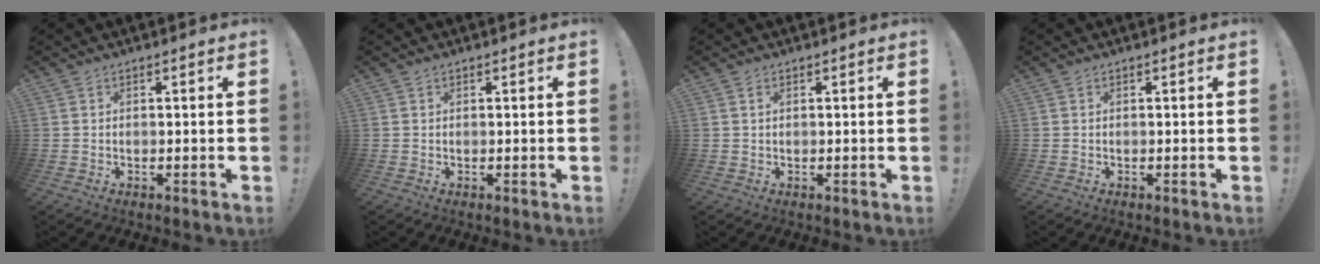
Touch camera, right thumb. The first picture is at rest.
{"total": 0.0}
{"total": 0.8, "force": [0.4, 0.3, 0.6], "torque": [-0.018, 0.004, 0.009]}
{"total": 0.0}